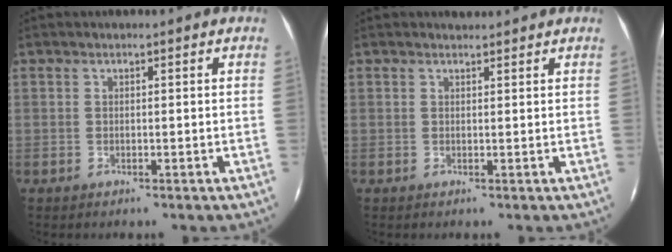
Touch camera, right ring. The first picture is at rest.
{"total": 1.2, "force": [1.2, 0.1, 0.1], "torque": [-0.005, 0.003, 0.019]}